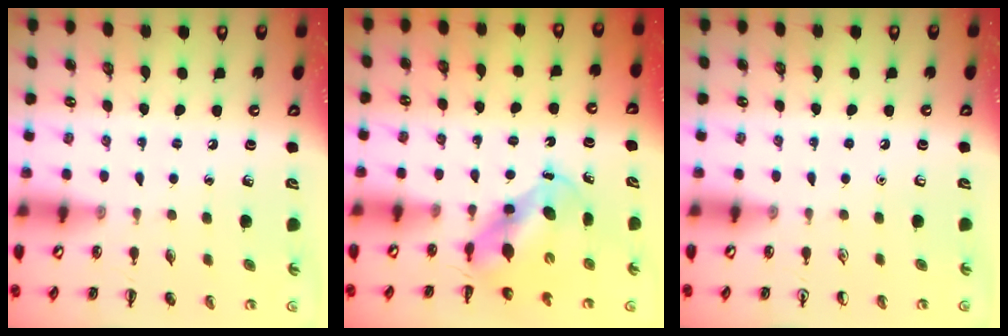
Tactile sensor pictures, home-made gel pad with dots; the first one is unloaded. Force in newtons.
{"total": 5.5, "press": 5.4, "slide": 0.6}
{"total": 0.0}